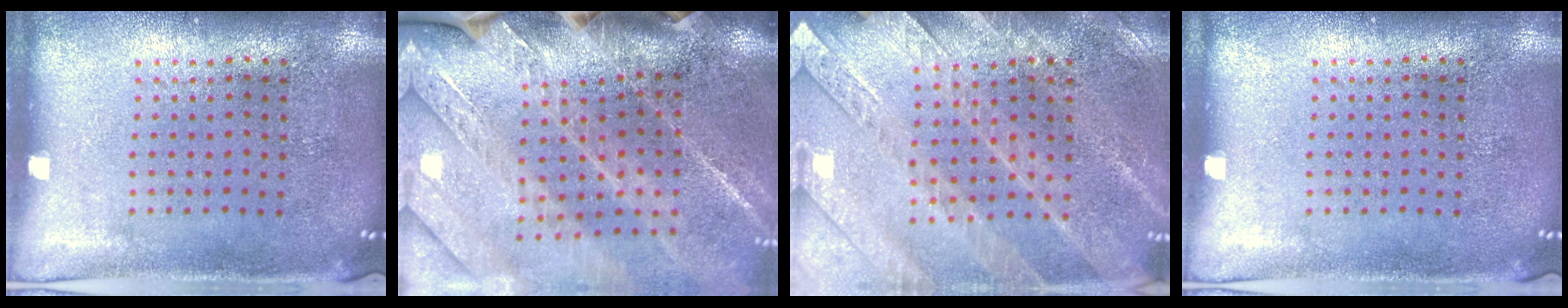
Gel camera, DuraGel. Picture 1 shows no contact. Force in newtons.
{"total": 3.9, "press": 3.4, "slide": 2.0}
{"total": 2.8, "press": 2.7, "slide": 0.6}
{"total": 0.0}